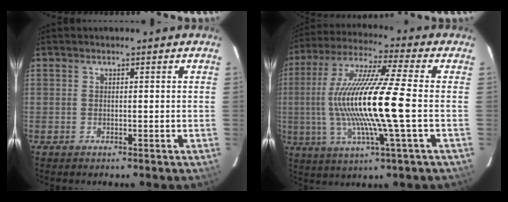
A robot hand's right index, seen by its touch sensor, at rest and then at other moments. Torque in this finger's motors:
{"motor_torque": [1.26, -0.16, 1.05, 0.21]}